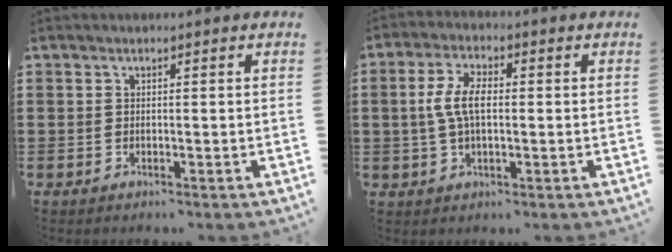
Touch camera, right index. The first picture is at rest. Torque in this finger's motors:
{"motor_torque": [0.77, -0.60, 0.52, 0.14]}